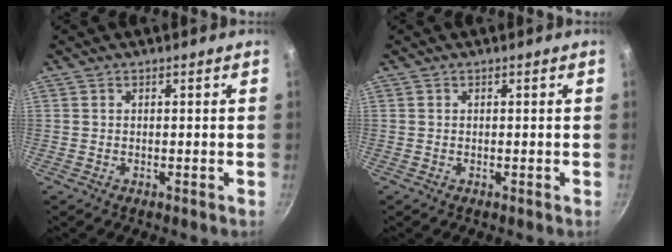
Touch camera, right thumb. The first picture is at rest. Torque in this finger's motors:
{"motor_torque": [0.00, 0.39, 0.43, -0.25, 0.00]}